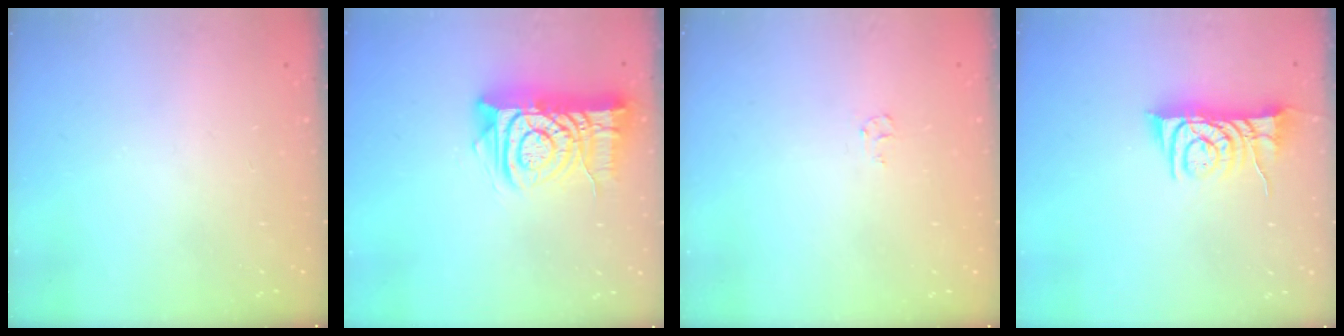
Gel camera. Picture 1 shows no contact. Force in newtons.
{"total": 13.2, "press": 13.2, "slide": 1.5}
{"total": 4.1, "press": 4.1, "slide": 0.4}
{"total": 8.8, "press": 8.8, "slide": 0.5}